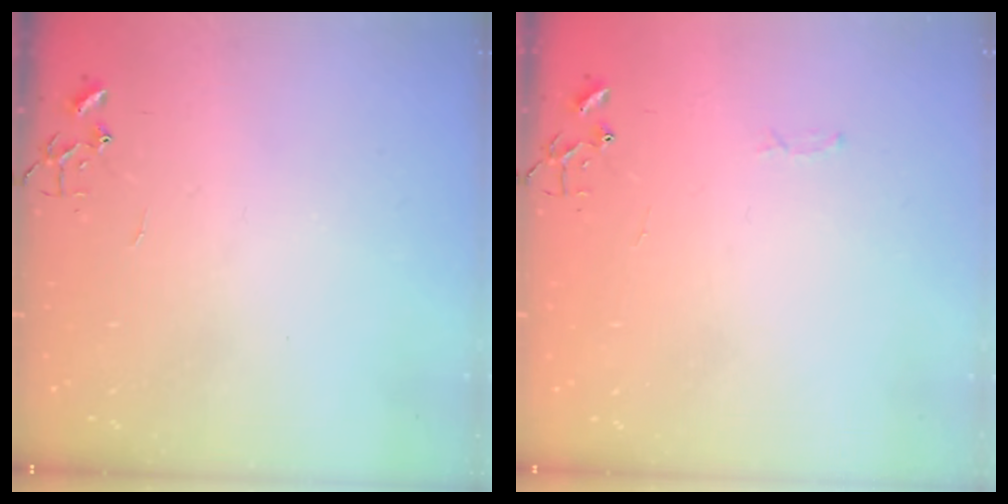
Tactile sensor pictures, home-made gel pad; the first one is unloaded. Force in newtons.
{"total": 2.8, "press": 2.8, "slide": 0.4}